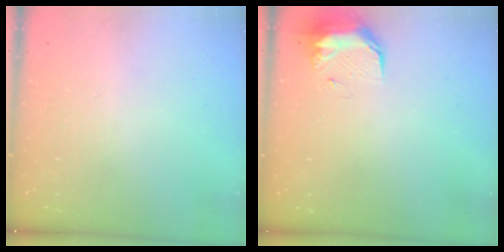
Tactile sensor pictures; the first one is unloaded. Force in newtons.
{"total": 11.4, "press": 9.6, "slide": 6.1}